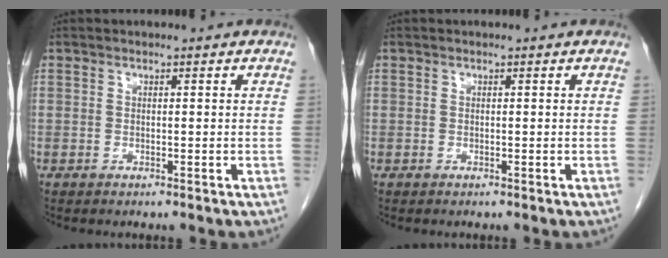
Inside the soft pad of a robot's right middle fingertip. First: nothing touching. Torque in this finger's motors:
{"motor_torque": [0.00, 0.00, 0.00, 0.00]}